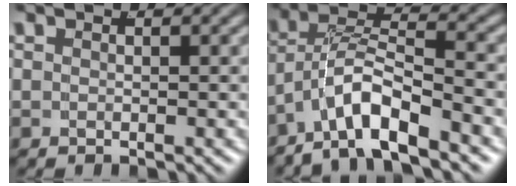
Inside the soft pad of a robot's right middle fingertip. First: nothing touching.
{"total": 5.0, "force": [-1.9, 2.8, 3.7], "torque": [-0.080, -0.010, -0.030]}